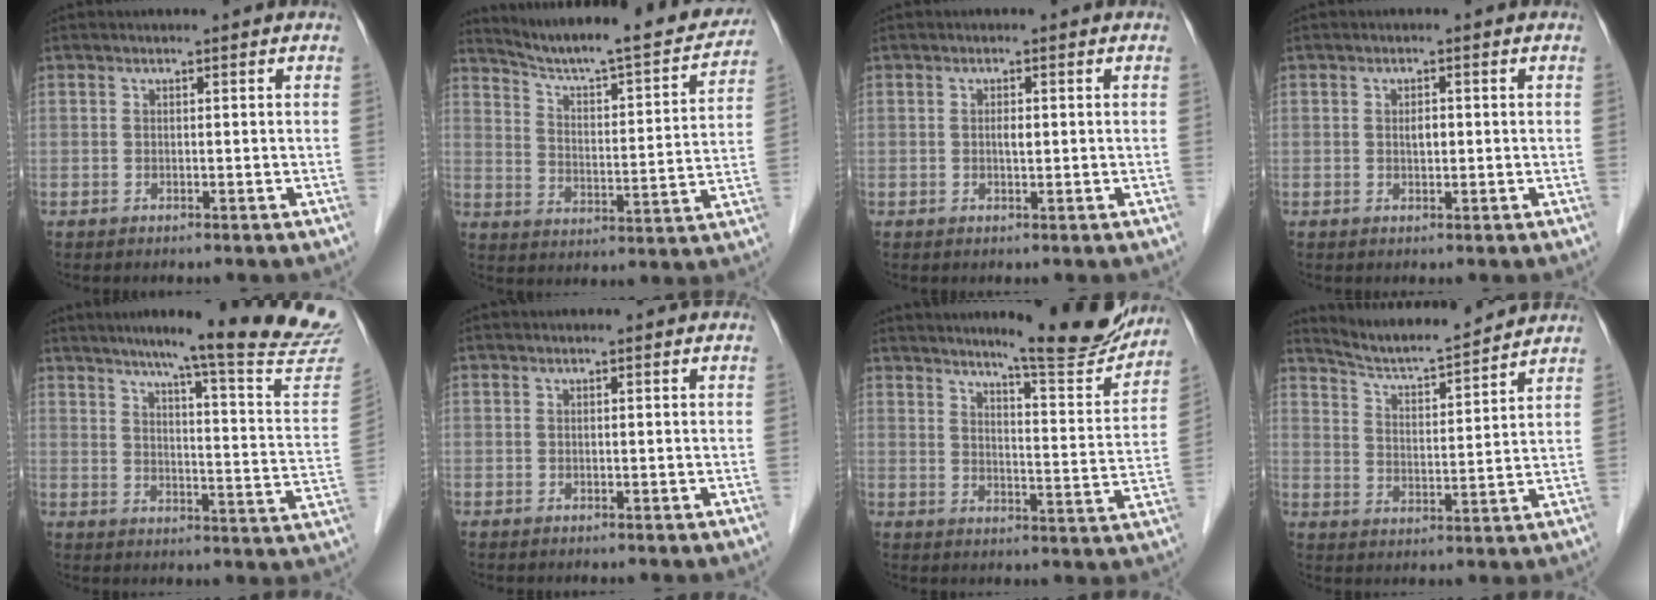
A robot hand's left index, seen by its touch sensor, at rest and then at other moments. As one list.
[{"total": 20.3, "force": [18.5, 2.4, 8.1], "torque": [-0.123, -0.020, 0.254]}, {"total": 1.2, "force": [0.1, 0.4, 1.1], "torque": [-0.019, 0.000, 0.002]}, {"total": 1.4, "force": [0.1, 0.7, 1.3], "torque": [-0.020, 0.001, 0.003]}, {"total": 22.7, "force": [19.9, -0.9, 11.0], "torque": [-0.145, -0.077, 0.241]}, {"total": 0.0}, {"total": 13.7, "force": [12.4, 0.4, 5.6], "torque": [-0.071, -0.031, 0.161]}, {"total": 11.1, "force": [10.6, 0.3, 3.1], "torque": [-0.060, 0.008, 0.171]}]